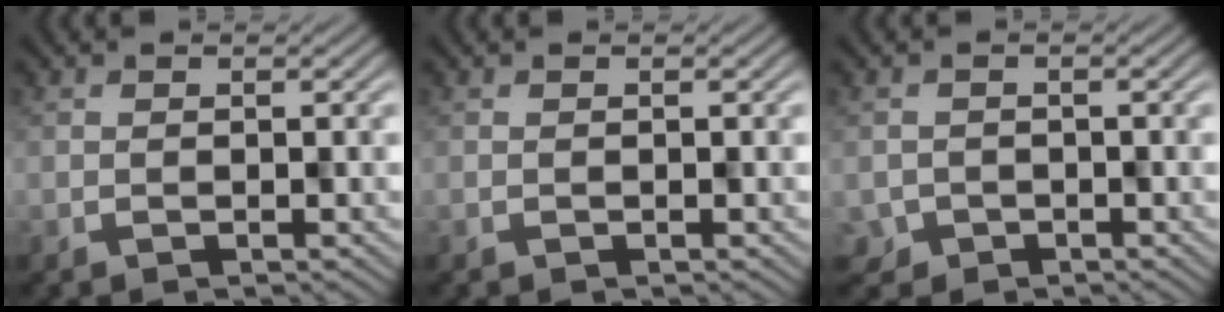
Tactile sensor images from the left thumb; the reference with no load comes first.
{"total": 0.0}
{"total": 2.0, "force": [-1.1, 1.7, 0.0], "torque": [0.001, -0.009, -0.022]}